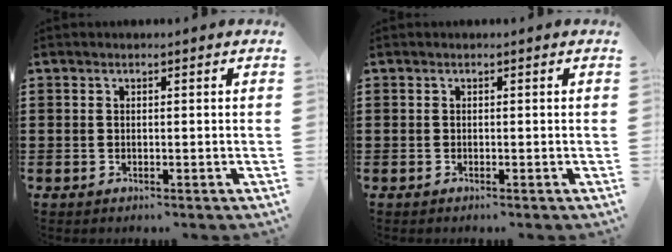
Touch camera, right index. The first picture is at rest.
{"total": 0.0}